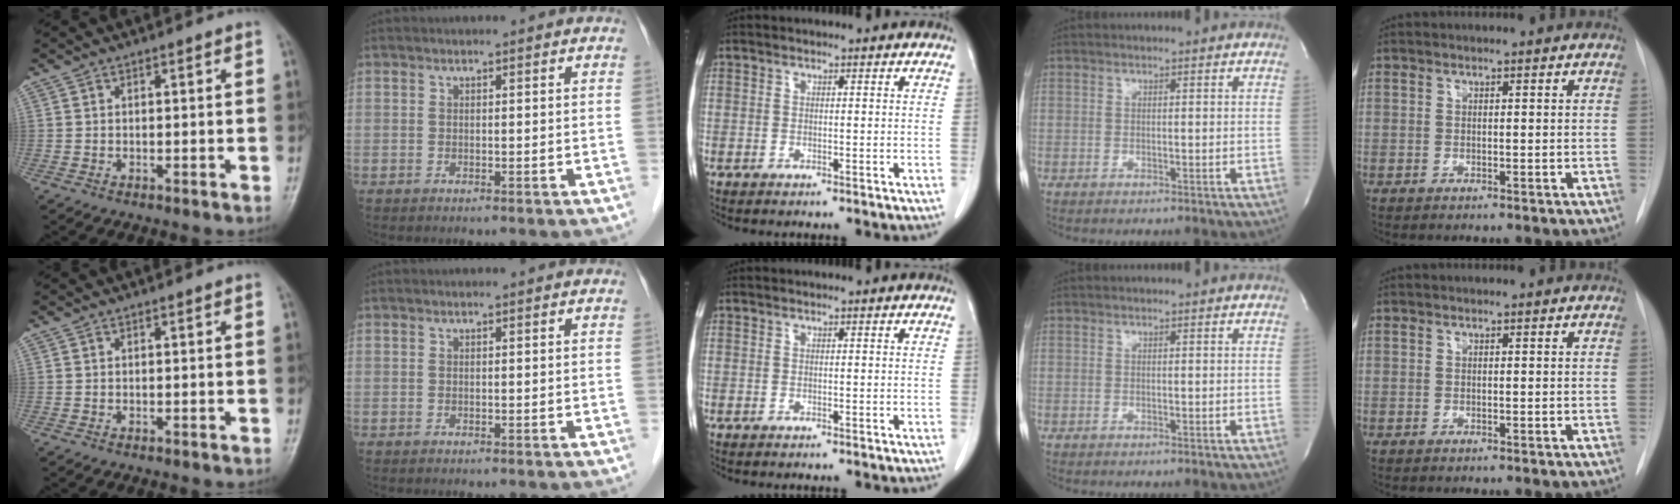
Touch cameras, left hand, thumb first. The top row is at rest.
{}